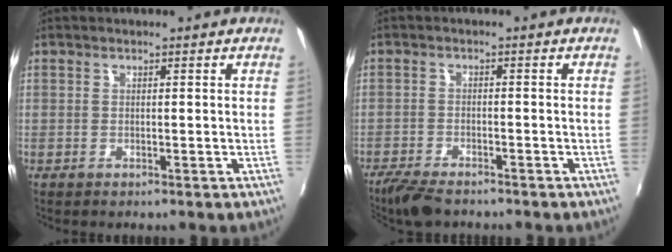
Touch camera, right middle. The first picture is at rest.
{"total": 6.3, "force": [-5.4, 1.6, 2.9], "torque": [-0.079, -0.019, -0.099]}